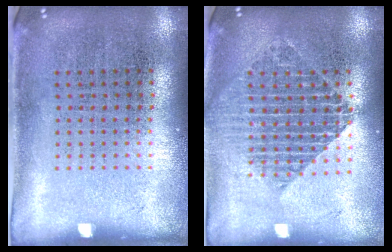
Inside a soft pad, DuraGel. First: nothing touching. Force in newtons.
{"total": 1.8, "press": 1.5, "slide": 0.9}